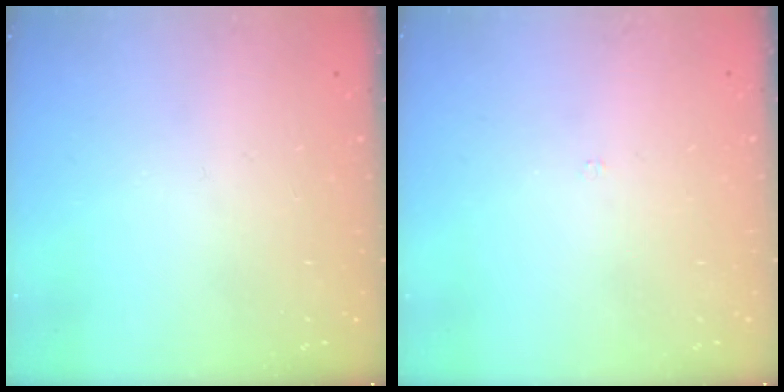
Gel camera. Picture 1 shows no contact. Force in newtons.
{"total": 1.8, "press": 1.7, "slide": 0.3}